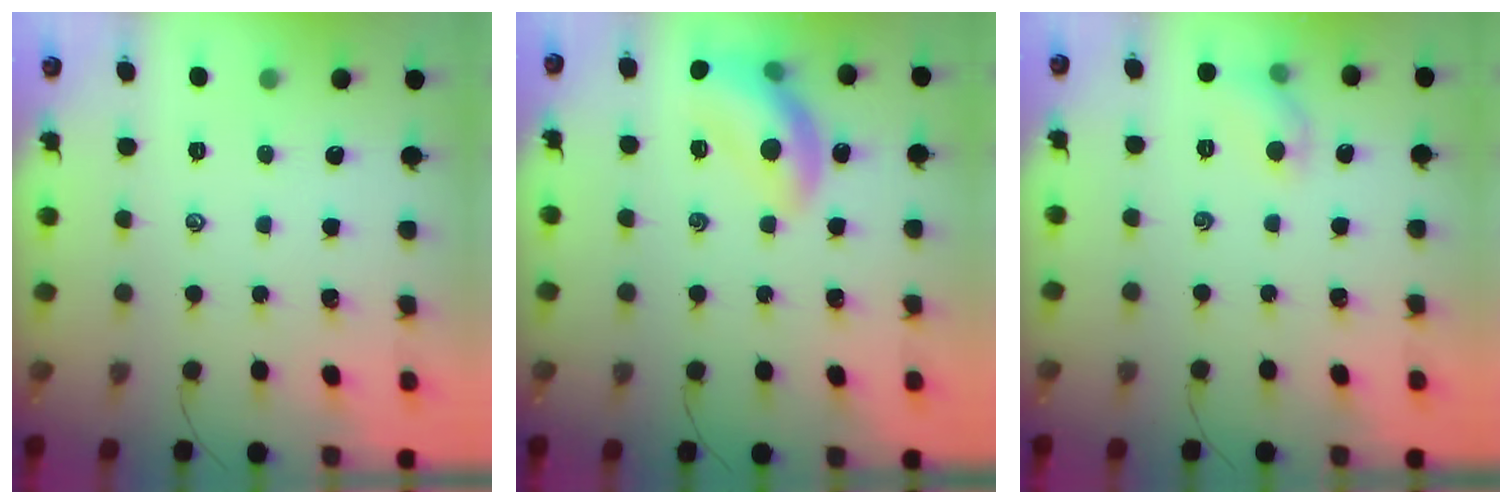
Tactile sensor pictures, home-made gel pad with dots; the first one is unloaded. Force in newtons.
{"total": 14.8, "press": 14.6, "slide": 2.2}
{"total": 6.2, "press": 6.1, "slide": 1.3}